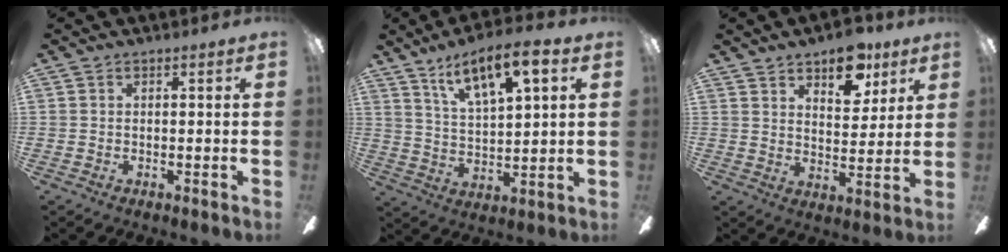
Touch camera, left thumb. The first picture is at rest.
{"total": 11.3, "force": [7.8, 3.3, 7.5], "torque": [-0.126, -0.037, 0.135]}
{"total": 10.4, "force": [7.2, 5.3, 5.4], "torque": [-0.059, -0.028, 0.123]}